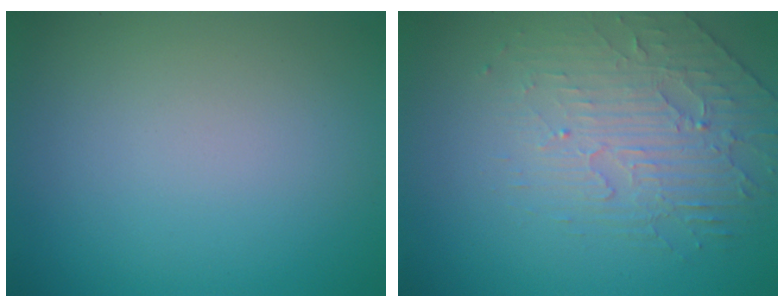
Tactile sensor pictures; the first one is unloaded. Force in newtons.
{"total": 2.8, "press": 2.3, "slide": 1.6}